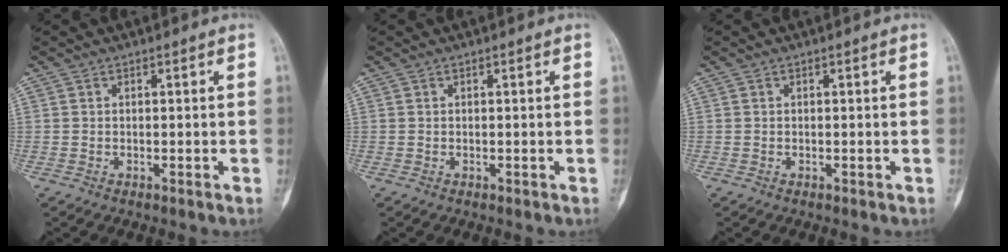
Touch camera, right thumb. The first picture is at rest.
{"total": 0.0}
{"total": 0.0}